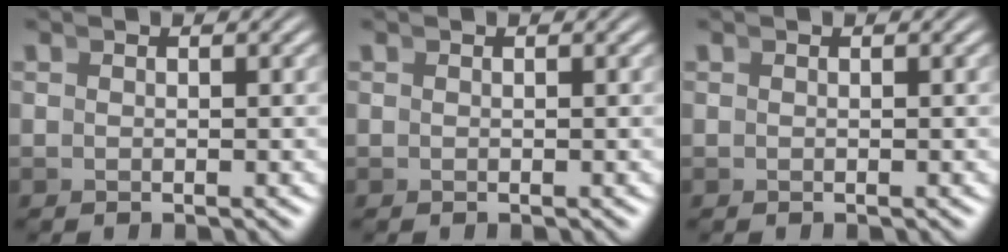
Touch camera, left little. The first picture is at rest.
{"total": 0.0}
{"total": 0.0}